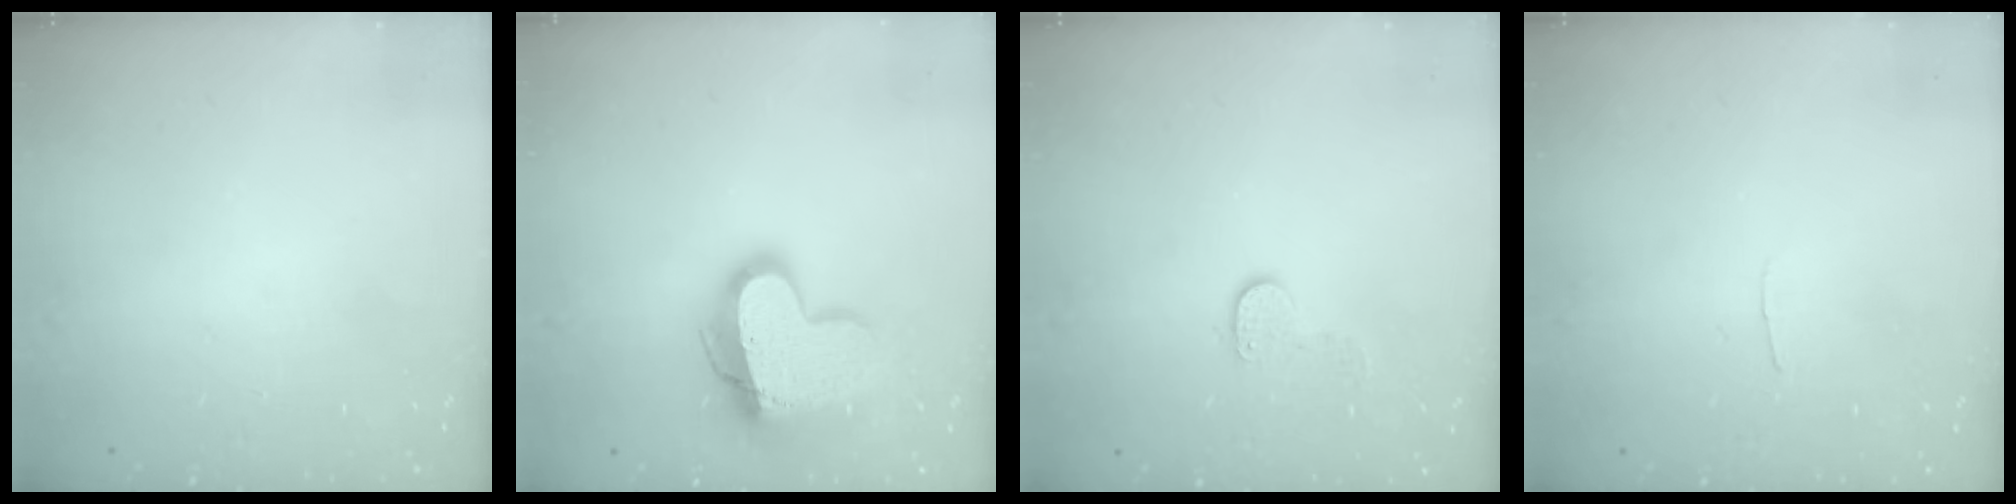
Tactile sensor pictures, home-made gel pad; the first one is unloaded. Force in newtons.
{"total": 16.7, "press": 16.7, "slide": 1.1}
{"total": 5.6, "press": 5.6, "slide": 0.4}
{"total": 2.0, "press": 2.0, "slide": 0.2}